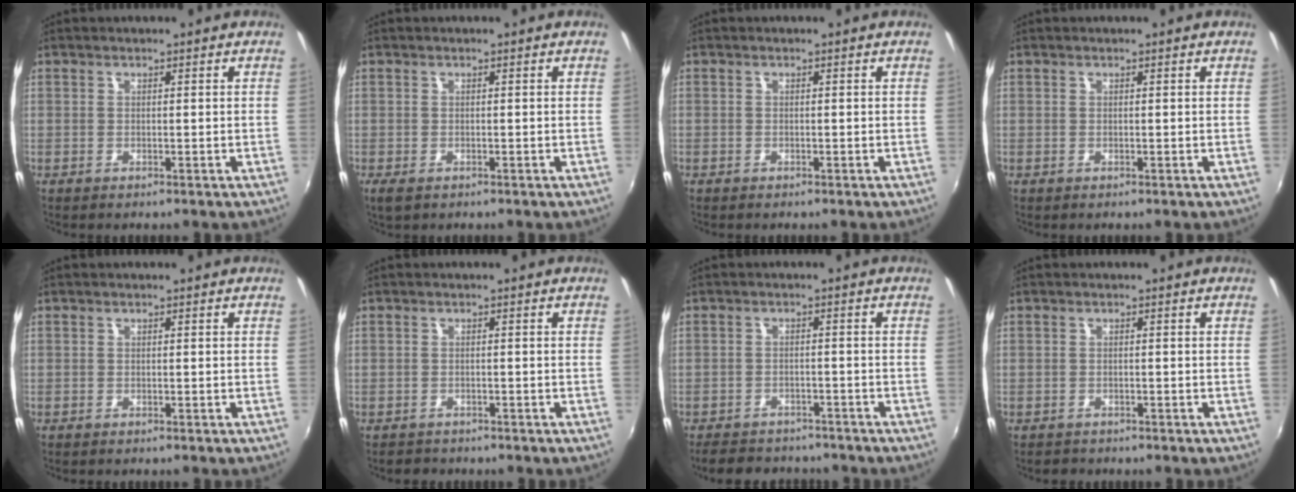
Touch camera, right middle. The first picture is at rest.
{"total": 2.0, "force": [-1.2, 0.9, 1.3], "torque": [-0.026, -0.008, -0.020]}
{"total": 0.7, "force": [-0.5, 0.5, -0.1], "torque": [-0.003, 0.003, -0.008]}
{"total": 0.0}
{"total": 0.0}
{"total": 2.3, "force": [-1.9, 1.2, 0.1], "torque": [-0.011, -0.002, -0.033]}
{"total": 9.9, "force": [-8.4, 4.1, 3.2], "torque": [-0.080, -0.004, -0.121]}
{"total": 1.7, "force": [-1.4, 1.0, 0.0], "torque": [-0.006, -0.001, -0.023]}